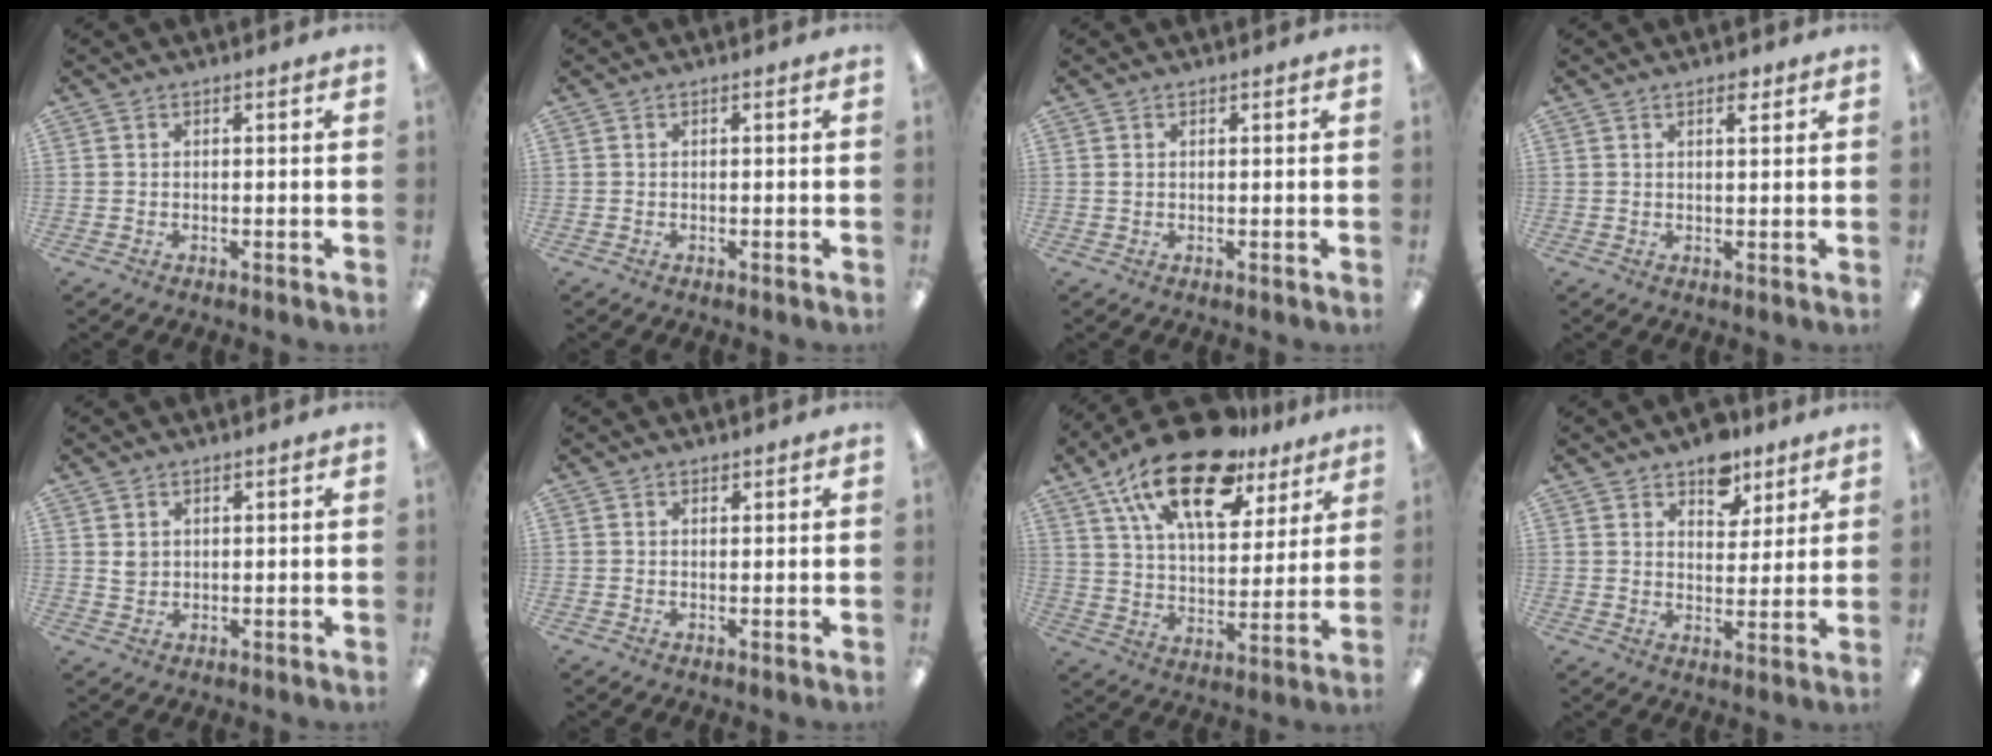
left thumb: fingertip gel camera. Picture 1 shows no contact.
{"total": 0.0}
{"total": 0.7, "force": [0.4, 0.5, 0.3], "torque": [-0.008, 0.002, 0.007]}
{"total": 2.7, "force": [1.9, 0.9, 1.7], "torque": [-0.021, -0.006, 0.031]}
{"total": 2.2, "force": [1.2, 1.8, 0.7], "torque": [-0.007, -0.001, 0.020]}
{"total": 0.9, "force": [0.8, 0.3, 0.0], "torque": [0.000, -0.001, 0.016]}
{"total": 22.5, "force": [14.4, 10.0, 14.1], "torque": [-0.238, -0.074, 0.251]}
{"total": 8.7, "force": [6.4, 5.1, 2.8], "torque": [-0.024, -0.039, 0.113]}